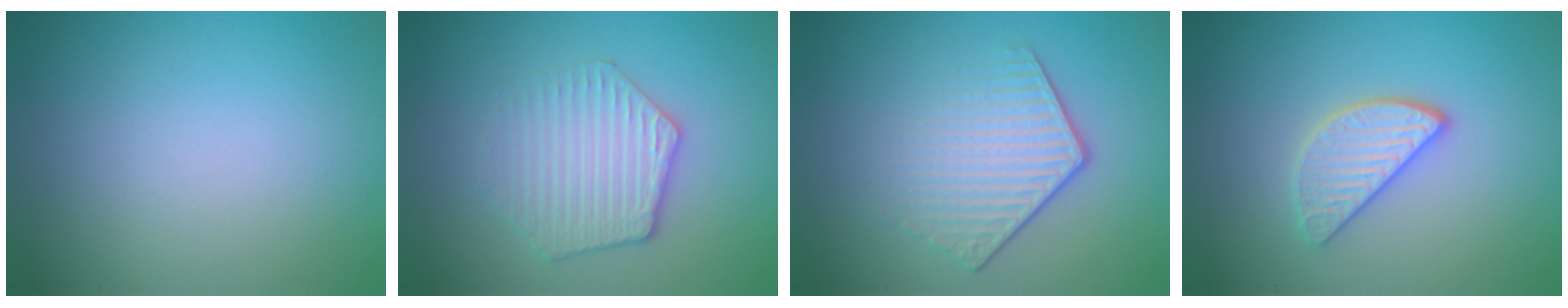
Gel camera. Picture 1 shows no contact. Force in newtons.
{"total": 3.3, "press": 3.2, "slide": 1.0}
{"total": 4.3, "press": 3.0, "slide": 3.0}
{"total": 3.1, "press": 2.8, "slide": 1.4}